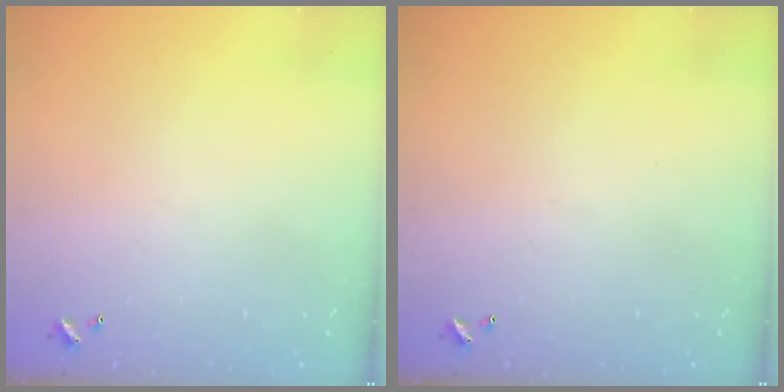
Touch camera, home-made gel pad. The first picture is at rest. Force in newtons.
{"total": 0.0}